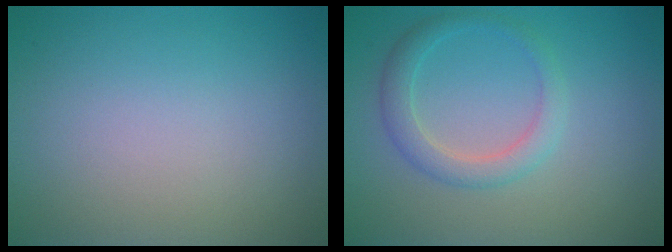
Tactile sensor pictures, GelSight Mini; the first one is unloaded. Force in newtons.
{"total": 2.5, "press": 2.5, "slide": 0.1}